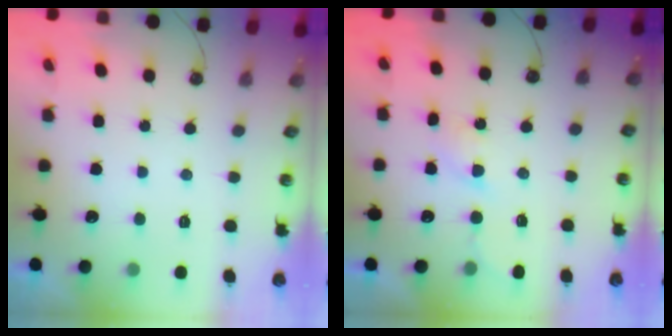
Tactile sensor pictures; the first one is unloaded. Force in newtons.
{"total": 4.1, "press": 4.0, "slide": 0.6}